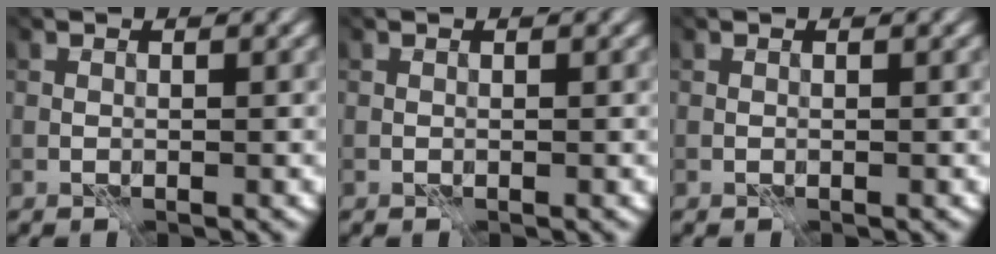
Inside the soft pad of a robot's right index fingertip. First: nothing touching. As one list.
[{"total": 0.0}, {"total": 0.0}]